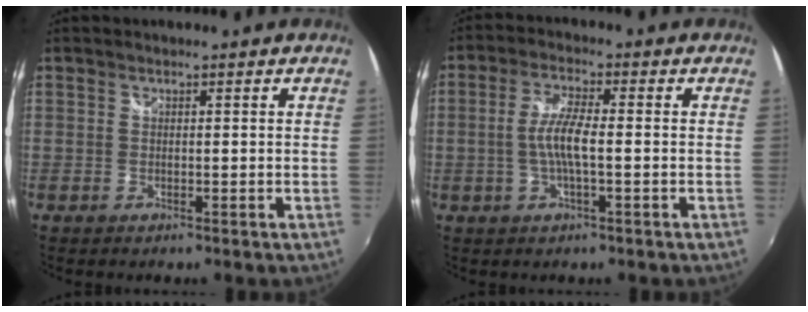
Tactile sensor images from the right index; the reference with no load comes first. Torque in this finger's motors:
{"motor_torque": [0.75, -0.15, 0.50, 0.14]}